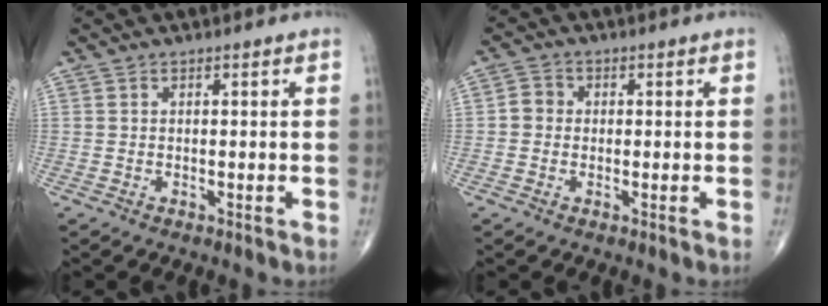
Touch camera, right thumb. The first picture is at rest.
{"total": 2.7, "force": [-0.2, 2.5, 1.1], "torque": [-0.006, 0.007, -0.011]}